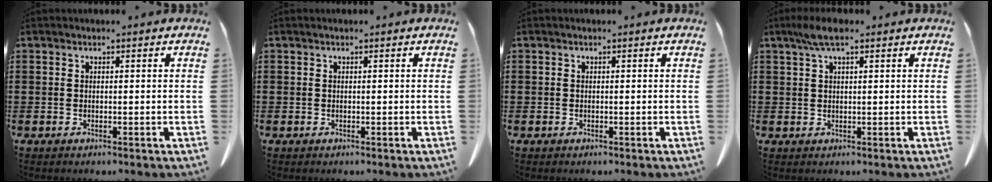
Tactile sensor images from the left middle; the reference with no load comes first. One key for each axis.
{"total": 0.0}
{"total": 0.0}
{"total": 3.5, "fx": 1.9, "fy": 1.0, "fz": 2.8, "tx": -0.060, "ty": 0.003, "tz": 0.036}